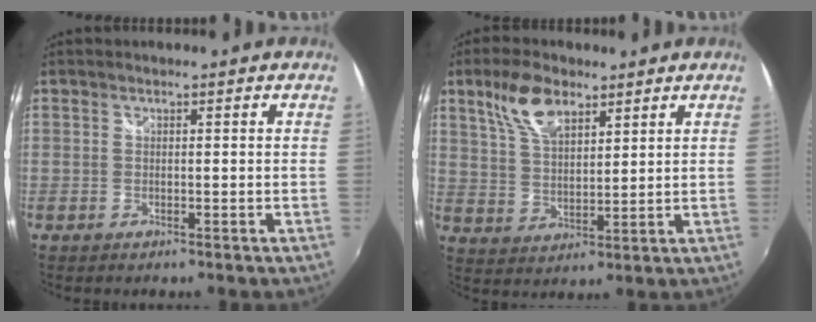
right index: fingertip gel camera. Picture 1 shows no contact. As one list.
[{"total": 9.2, "force": [5.6, 4.3, 6.0], "torque": [-0.117, 0.018, 0.111]}]